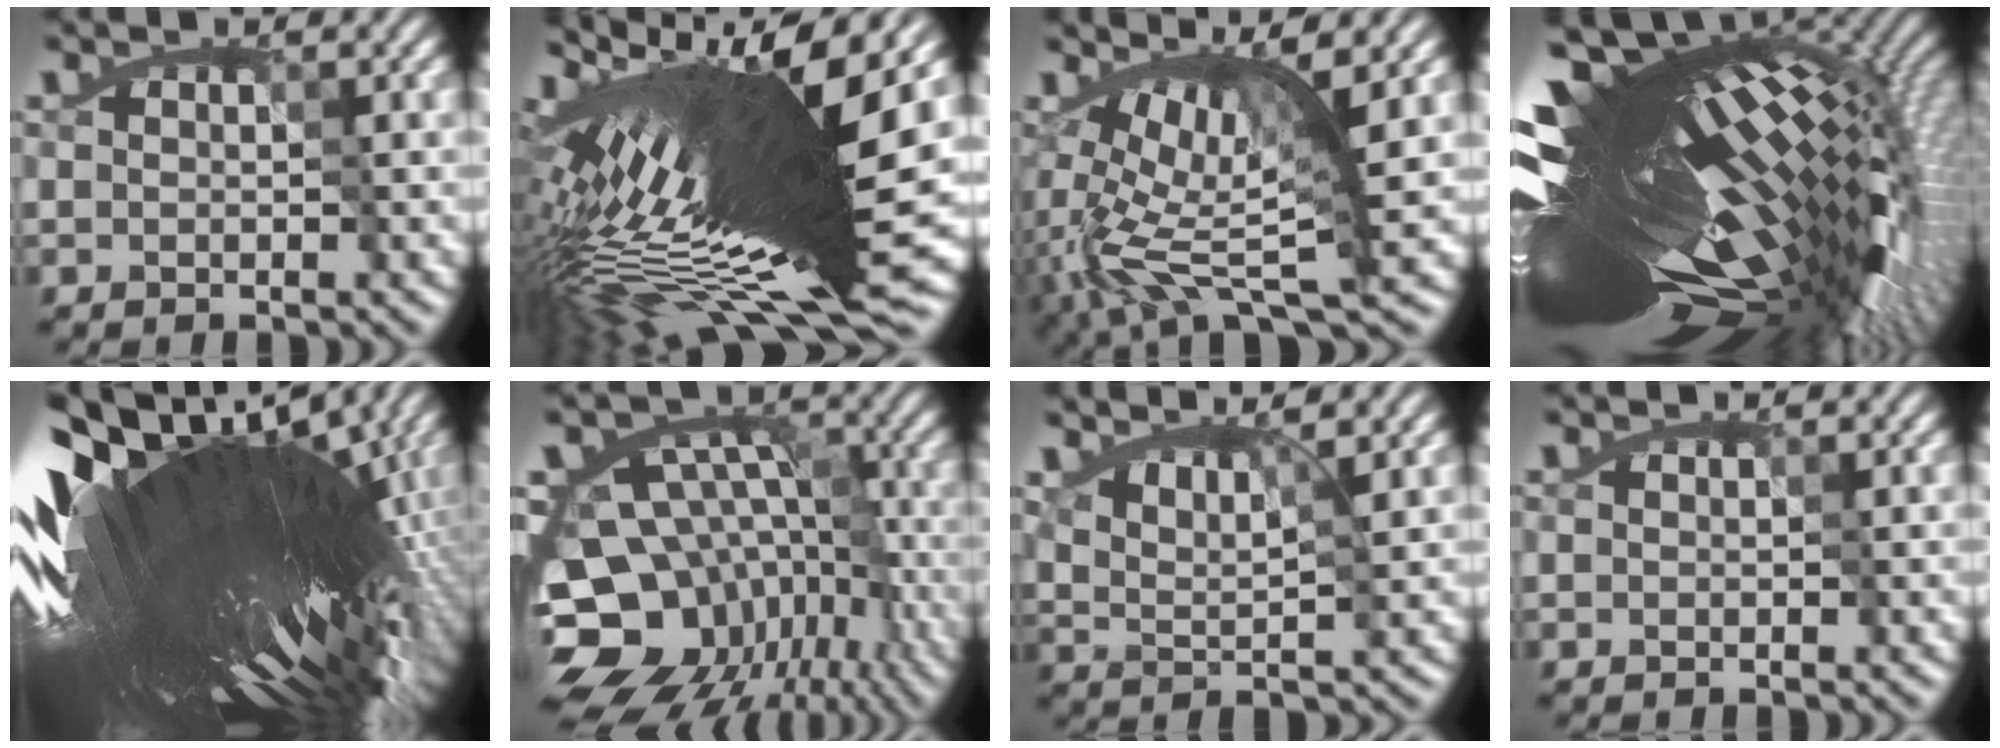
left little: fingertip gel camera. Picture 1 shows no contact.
{"total": 15.1, "force": [-0.2, 3.1, 14.8], "torque": [-0.255, -0.002, 0.007]}
{"total": 7.4, "force": [-1.0, 2.5, 6.8], "torque": [-0.143, -0.016, -0.009]}
{"total": 18.5, "force": [-0.9, 5.5, 17.7], "torque": [-0.325, -0.019, 0.000]}
{"total": 18.2, "force": [1.1, 5.7, 17.2], "torque": [-0.302, -0.011, 0.038]}
{"total": 15.5, "force": [-7.5, 11.0, 7.8], "torque": [-0.139, -0.004, -0.091]}
{"total": 2.7, "force": [1.9, 0.6, 1.9], "torque": [-0.043, -0.006, 0.032]}
{"total": 0.0}